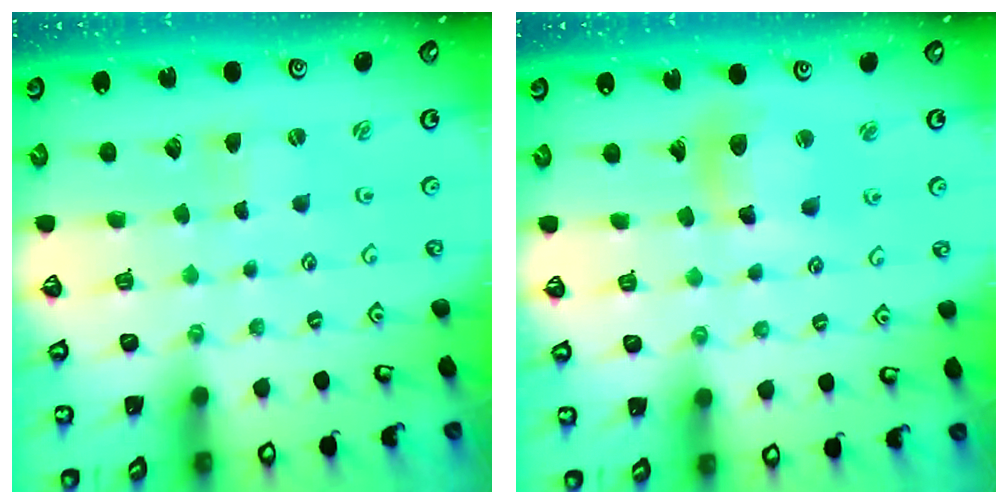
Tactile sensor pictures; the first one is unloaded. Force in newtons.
{"total": 11.9, "press": 11.8, "slide": 1.6}